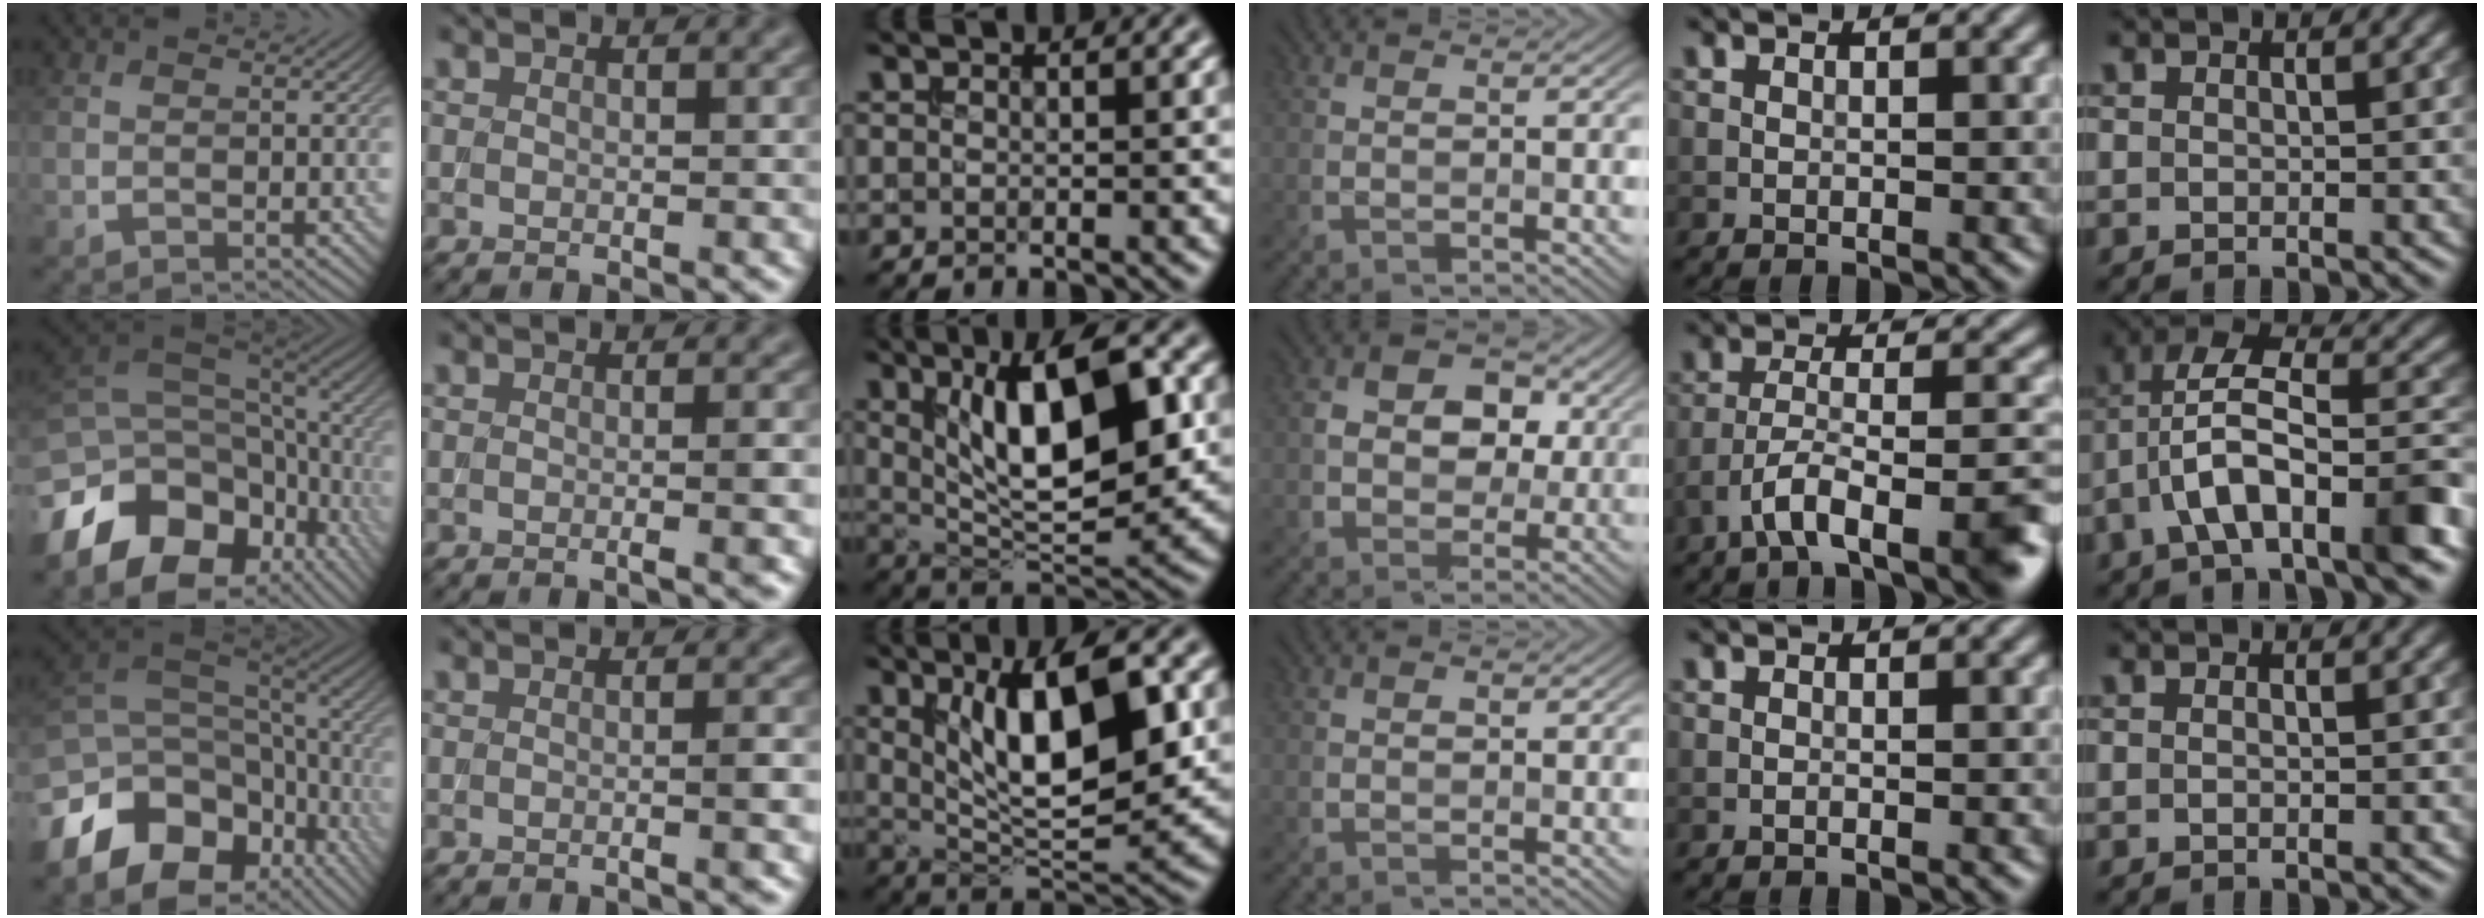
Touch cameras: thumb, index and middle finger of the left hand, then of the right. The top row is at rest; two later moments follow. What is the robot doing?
{"motion": "insert", "object": "backpack"}